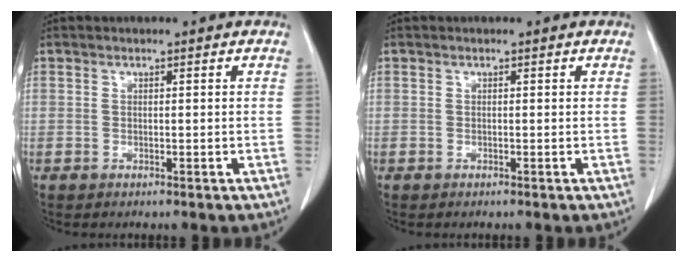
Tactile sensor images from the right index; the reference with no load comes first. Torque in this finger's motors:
{"motor_torque": [0.12, -0.14, -0.01, 0.00]}